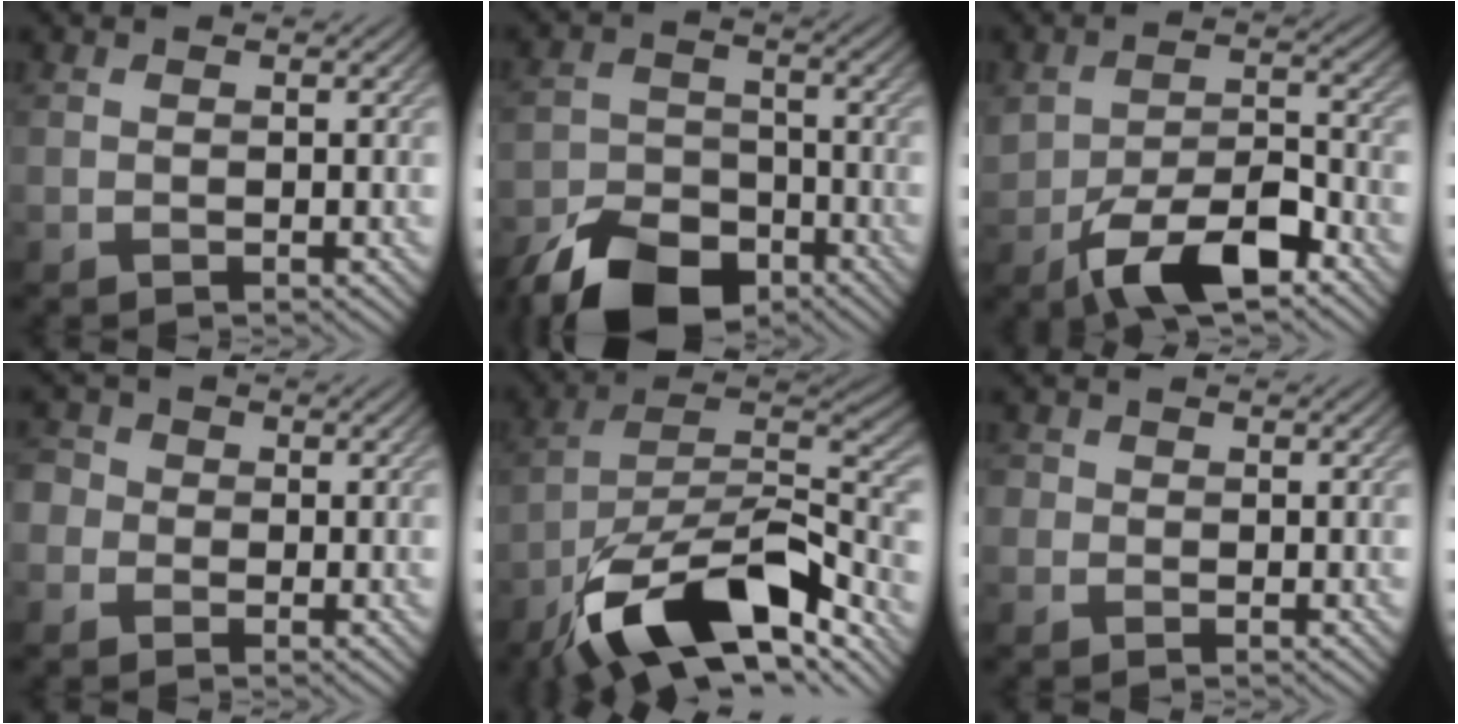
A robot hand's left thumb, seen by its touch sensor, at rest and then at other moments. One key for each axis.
{"total": 10.3, "fx": -7.6, "fy": 5.2, "fz": 4.7, "tx": -0.100, "ty": -0.014, "tz": -0.137}
{"total": 8.3, "fx": -4.4, "fy": 3.9, "fz": 5.9, "tx": -0.107, "ty": -0.004, "tz": -0.080}
{"total": 3.1, "fx": -0.5, "fy": 3.0, "fz": 0.7, "tx": -0.015, "ty": 0.011, "tz": -0.028}
{"total": 16.9, "fx": -10.2, "fy": 6.5, "fz": 11.9, "tx": -0.214, "ty": -0.008, "tz": -0.196}
{"total": 1.3, "fx": 0.2, "fy": 1.3, "fz": 0.2, "tx": 0.000, "ty": -0.001, "tz": -0.003}